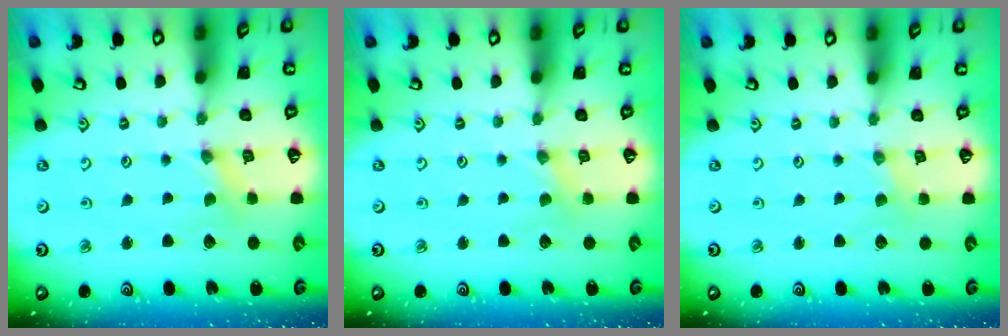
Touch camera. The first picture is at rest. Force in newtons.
{"total": 1.5, "press": 1.5, "slide": 0.4}
{"total": 0.5, "press": 0.5, "slide": 0.1}